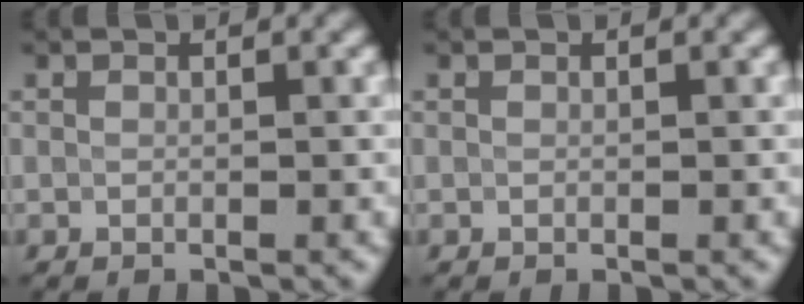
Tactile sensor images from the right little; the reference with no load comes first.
{"total": 0.0}